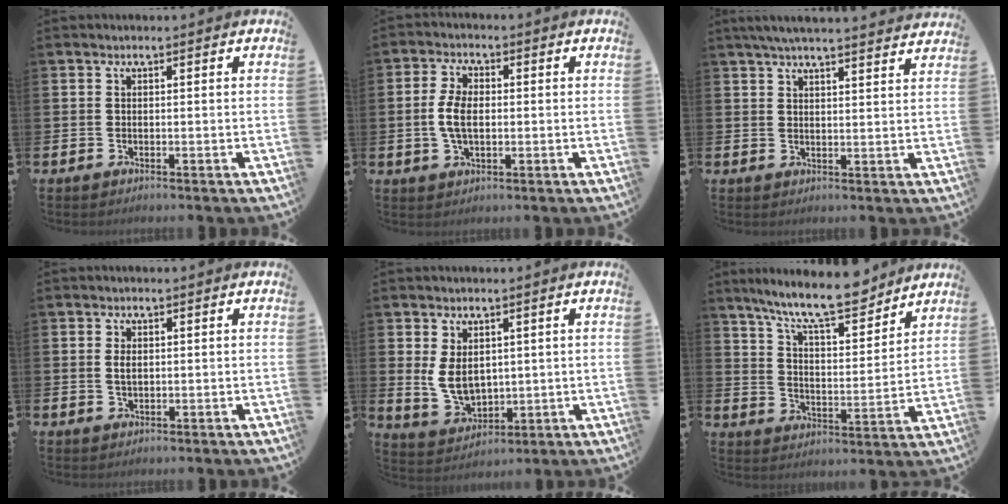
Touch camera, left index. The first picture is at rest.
{"total": 4.9, "force": [0.1, 2.7, 4.0], "torque": [-0.078, 0.006, -0.002]}
{"total": 4.9, "force": [4.7, 0.0, 1.4], "torque": [-0.037, -0.017, 0.084]}
{"total": 1.5, "force": [0.4, 0.9, 1.2], "torque": [-0.009, 0.001, 0.002]}
{"total": 5.3, "force": [1.6, 3.6, 3.6], "torque": [-0.061, -0.002, 0.029]}
{"total": 11.5, "force": [10.2, 2.0, 4.8], "torque": [-0.109, -0.059, 0.179]}